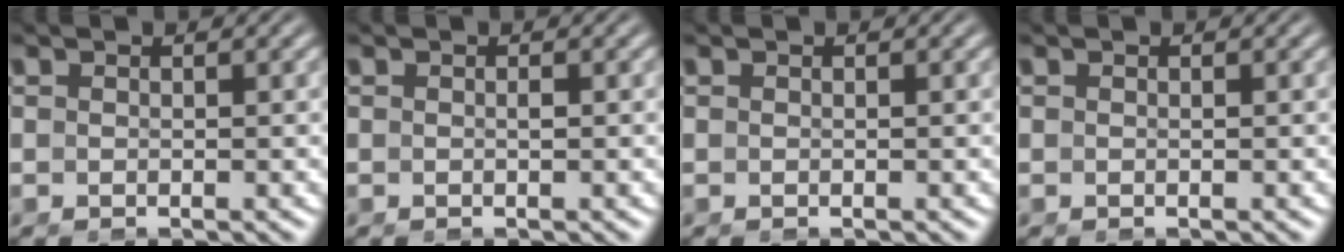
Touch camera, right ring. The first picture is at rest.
{"total": 0.0}
{"total": 0.0}
{"total": 0.0}